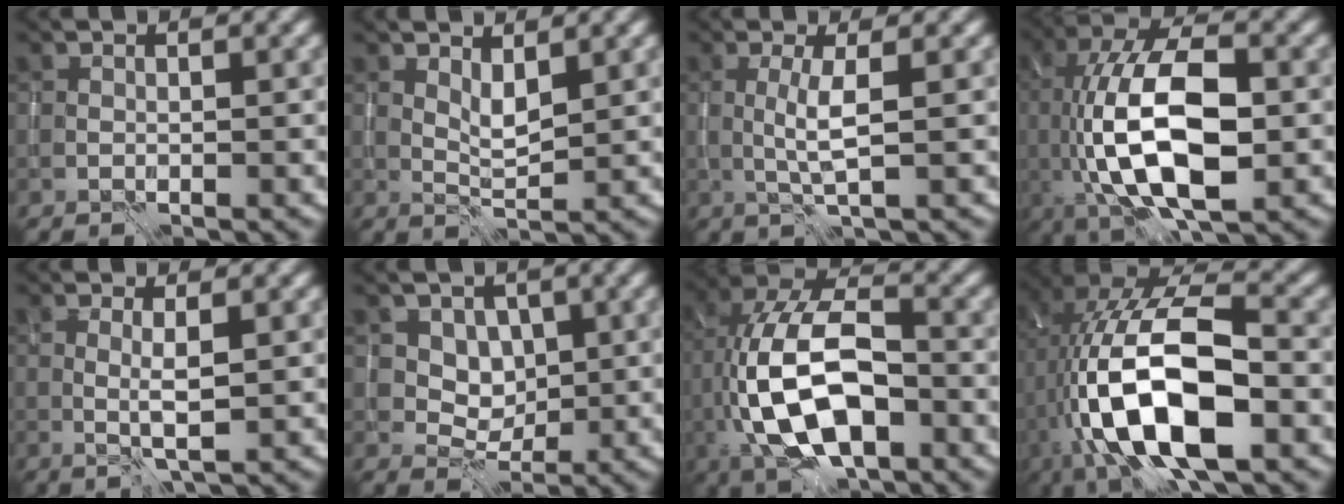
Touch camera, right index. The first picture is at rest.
{"total": 1.9, "force": [1.1, 0.6, 1.5], "torque": [-0.031, -0.005, 0.022]}
{"total": 2.4, "force": [0.1, 0.1, 2.4], "torque": [-0.050, 0.002, 0.001]}
{"total": 12.4, "force": [-1.0, 5.3, 11.2], "torque": [-0.206, 0.007, -0.023]}
{"total": 2.1, "force": [0.2, 0.1, 2.1], "torque": [-0.041, -0.004, 0.004]}
{"total": 2.7, "force": [0.8, 2.3, 1.2], "torque": [-0.023, -0.011, 0.016]}
{"total": 12.0, "force": [-1.9, 6.0, 10.2], "torque": [-0.200, 0.005, -0.042]}
{"total": 14.7, "force": [-3.1, 6.6, 12.8], "torque": [-0.231, 0.015, -0.057]}